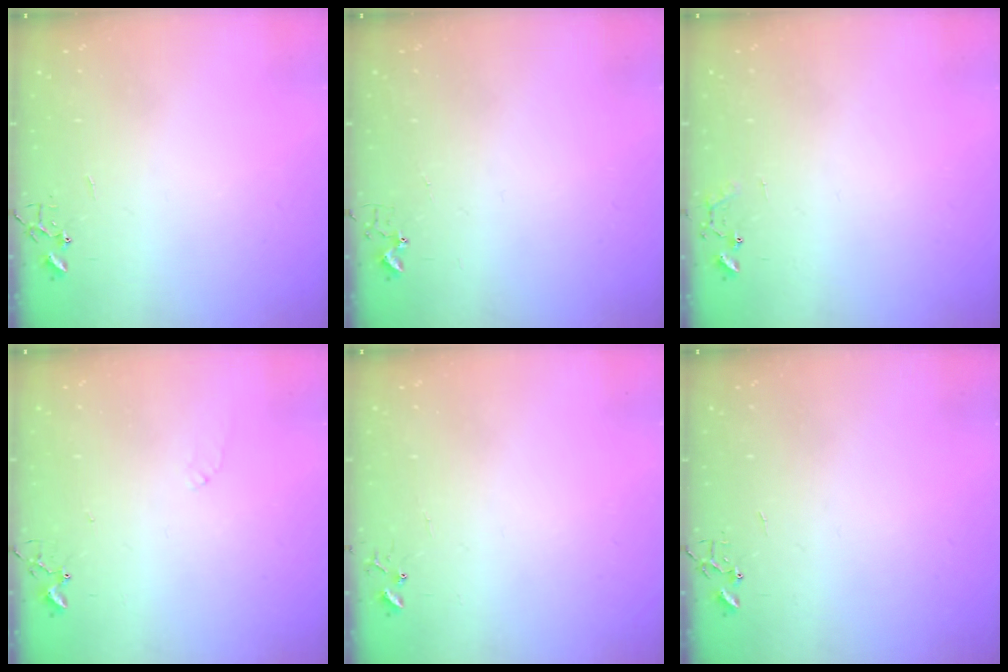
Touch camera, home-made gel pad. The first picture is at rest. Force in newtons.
{"total": 3.7, "press": 3.6, "slide": 0.5}
{"total": 7.4, "press": 7.4, "slide": 0.6}
{"total": 5.5, "press": 5.5, "slide": 0.8}
{"total": 5.6, "press": 5.6, "slide": 0.4}
{"total": 0.0}